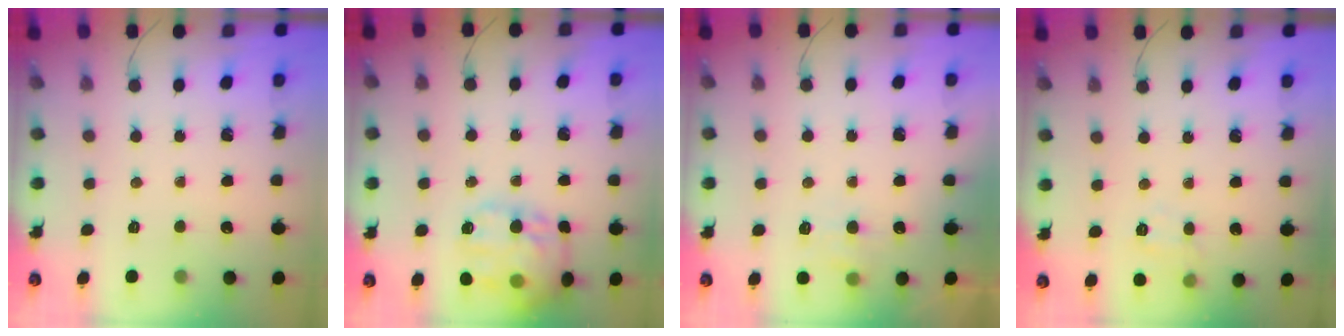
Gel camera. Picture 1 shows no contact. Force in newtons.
{"total": 18.8, "press": 18.7, "slide": 1.5}
{"total": 6.7, "press": 6.6, "slide": 1.3}
{"total": 7.2, "press": 7.2, "slide": 1.0}